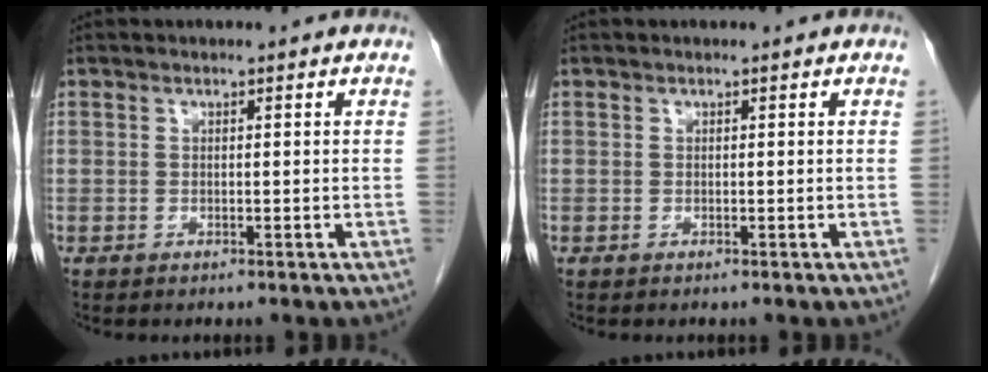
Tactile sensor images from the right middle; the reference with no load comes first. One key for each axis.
{"total": 0.0}